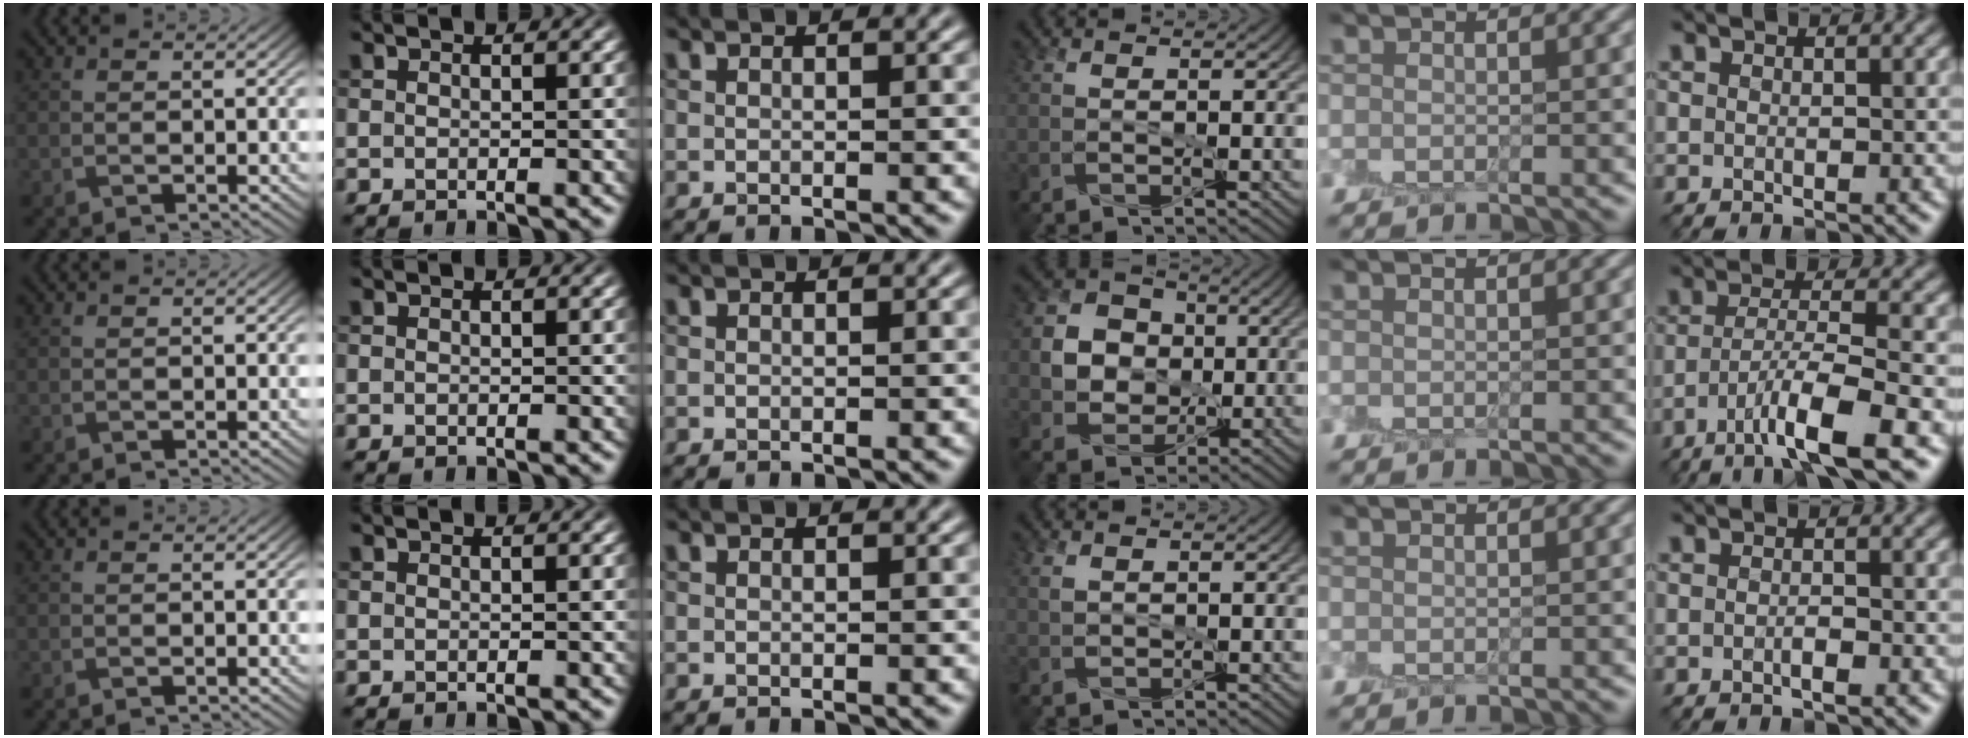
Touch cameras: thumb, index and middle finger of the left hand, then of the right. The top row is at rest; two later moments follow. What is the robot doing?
{"motion": "peel", "object": "sticky note"}